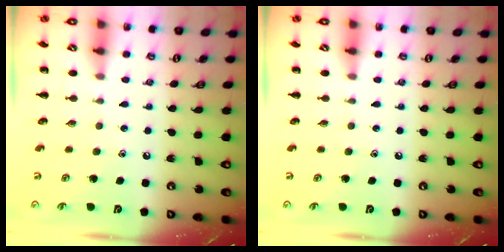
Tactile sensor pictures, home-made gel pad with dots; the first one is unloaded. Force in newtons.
{"total": 0.0}